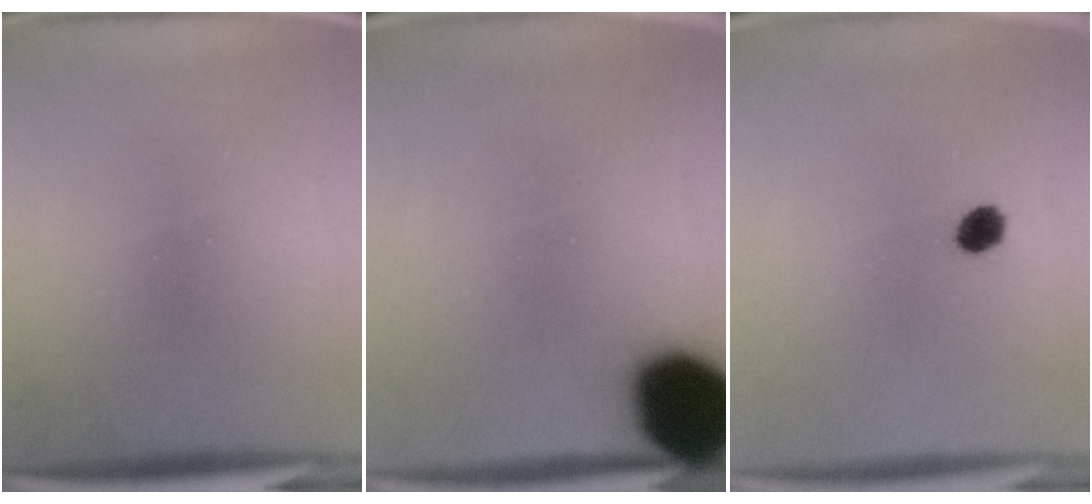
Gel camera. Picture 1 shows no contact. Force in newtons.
{"total": 19.4}
{"total": 2.9}